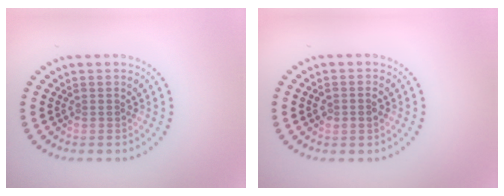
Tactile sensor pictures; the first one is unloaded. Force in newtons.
{"total": 1.6, "press": 1.5, "slide": 0.4}